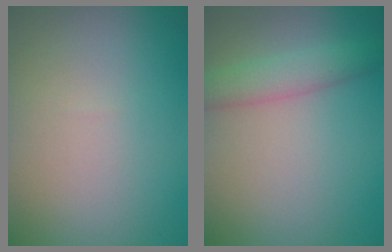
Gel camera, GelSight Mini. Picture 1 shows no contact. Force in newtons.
{"total": 3.1, "press": 3.1, "slide": 0.1}